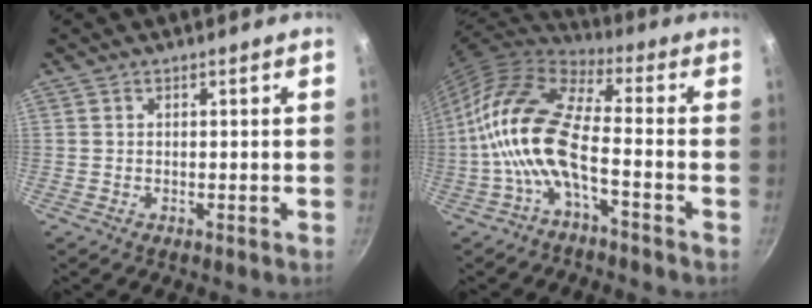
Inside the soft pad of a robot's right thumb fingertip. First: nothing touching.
{"total": 14.3, "force": [-3.6, 5.4, 12.7], "torque": [-0.254, 0.037, -0.084]}